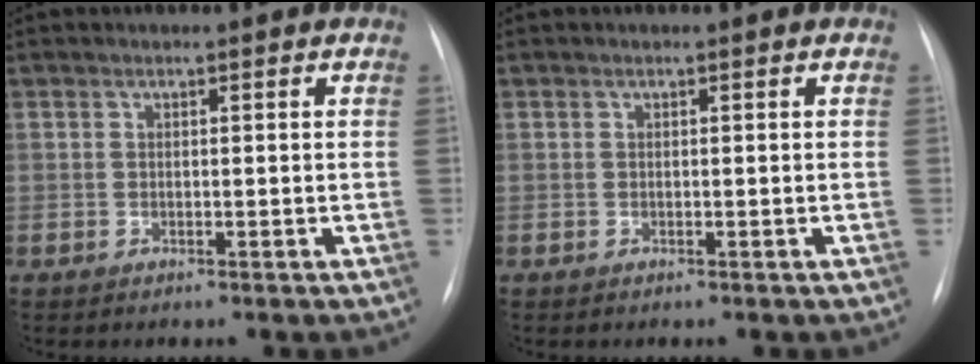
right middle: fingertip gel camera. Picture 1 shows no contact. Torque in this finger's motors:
{"motor_torque": [-0.26, 0.20, -0.08, -0.01]}